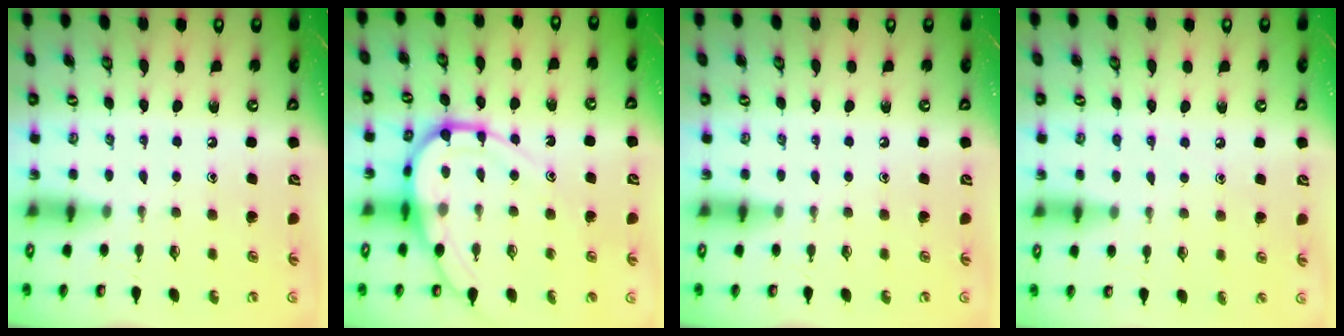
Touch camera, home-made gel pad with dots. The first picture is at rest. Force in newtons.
{"total": 12.5, "press": 12.5, "slide": 1.1}
{"total": 0.0}
{"total": 3.3, "press": 3.3, "slide": 0.5}